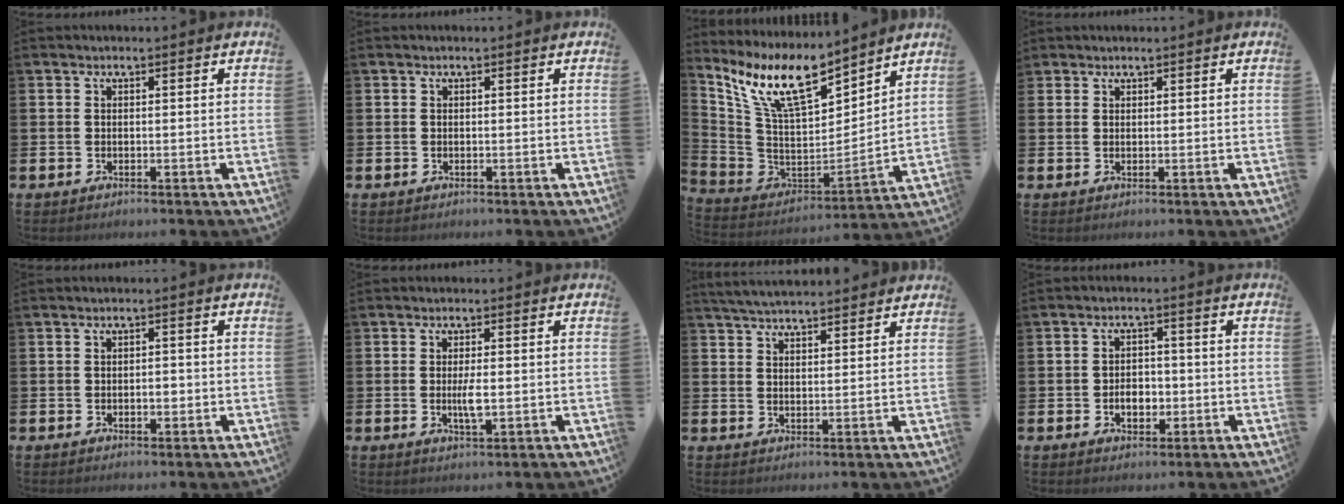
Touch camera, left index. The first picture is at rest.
{"total": 0.0}
{"total": 11.0, "force": [8.8, 3.4, 5.6], "torque": [-0.153, -0.047, 0.160]}
{"total": 1.1, "force": [1.0, 0.5, -0.1], "torque": [0.007, 0.000, 0.018]}
{"total": 1.4, "force": [-0.5, 0.8, 1.1], "torque": [-0.013, -0.001, -0.012]}
{"total": 2.6, "force": [-0.3, 0.6, 2.5], "torque": [-0.047, -0.004, -0.007]}
{"total": 4.3, "force": [4.2, 0.4, 0.7], "torque": [-0.034, -0.012, 0.079]}
{"total": 3.2, "force": [-1.0, 2.2, 2.1], "torque": [-0.027, -0.004, -0.025]}